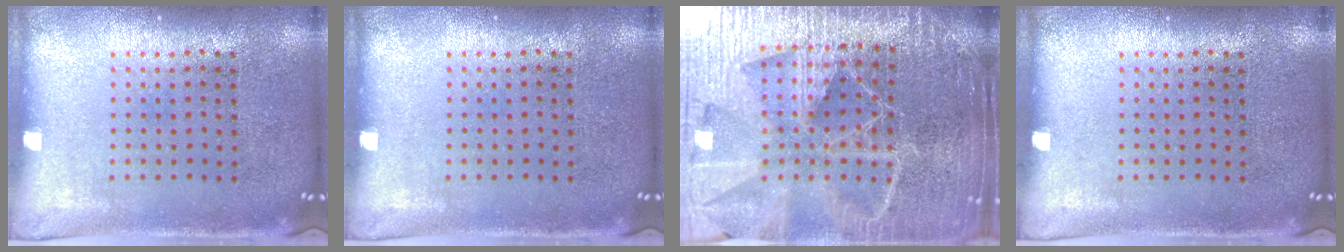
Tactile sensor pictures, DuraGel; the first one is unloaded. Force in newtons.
{"total": 0.0}
{"total": 6.3, "press": 5.5, "slide": 3.2}
{"total": 0.0}